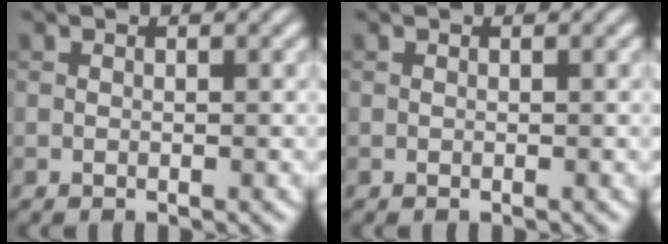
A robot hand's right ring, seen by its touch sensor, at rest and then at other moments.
{"total": 0.0}